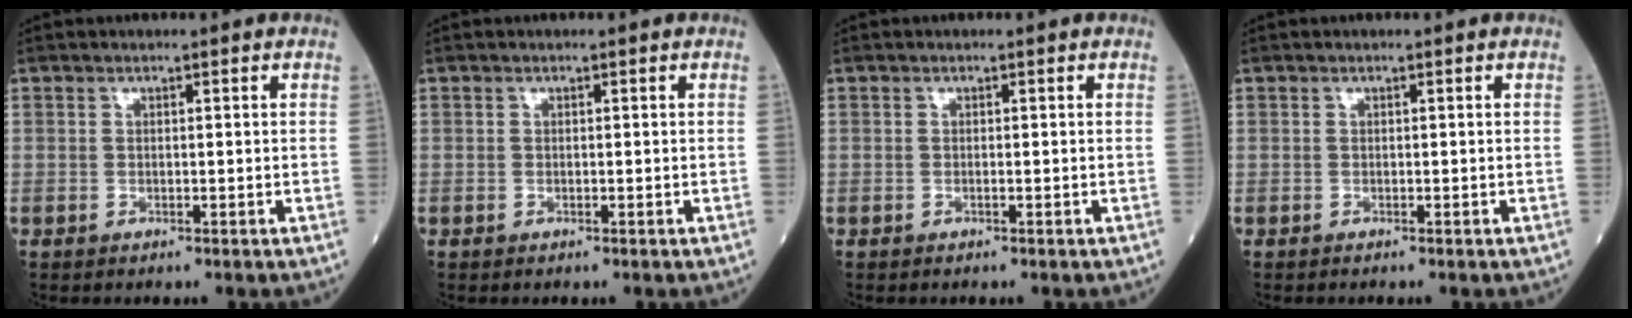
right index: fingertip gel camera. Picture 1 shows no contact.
{"total": 0.0}
{"total": 0.0}
{"total": 0.0}